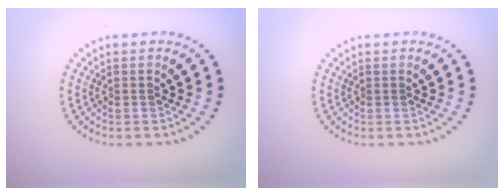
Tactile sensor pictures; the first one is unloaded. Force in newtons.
{"total": 0.0}